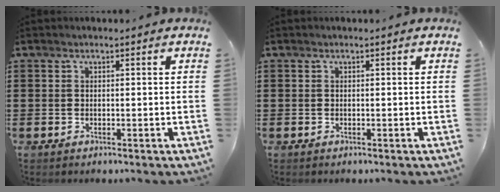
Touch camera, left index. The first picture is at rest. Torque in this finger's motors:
{"motor_torque": [-0.01, -0.01, 0.01, -0.01]}